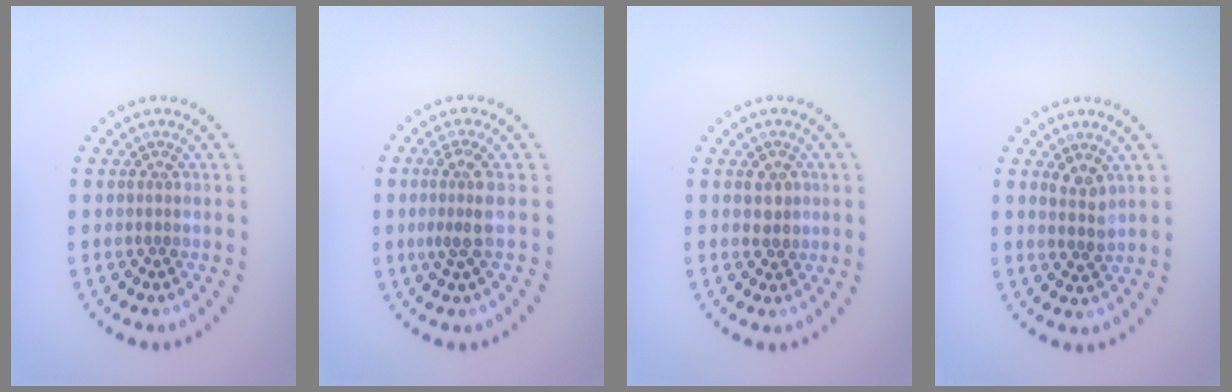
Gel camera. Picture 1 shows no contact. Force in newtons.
{"total": 2.6, "press": 1.9, "slide": 1.7}
{"total": 1.7, "press": 1.6, "slide": 0.5}
{"total": 1.9, "press": 1.5, "slide": 1.1}